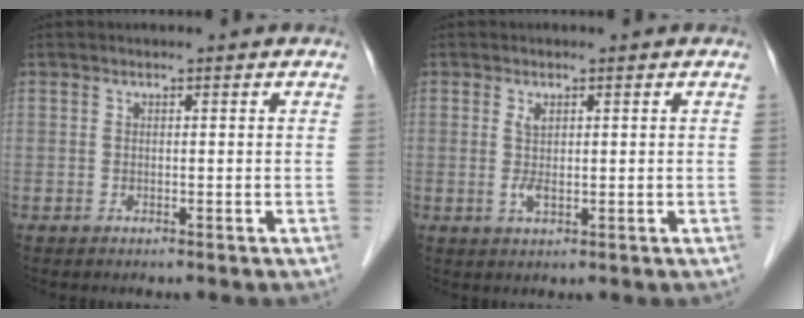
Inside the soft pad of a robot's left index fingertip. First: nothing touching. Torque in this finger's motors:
{"motor_torque": [0.30, 0.15, 0.15, 0.02]}